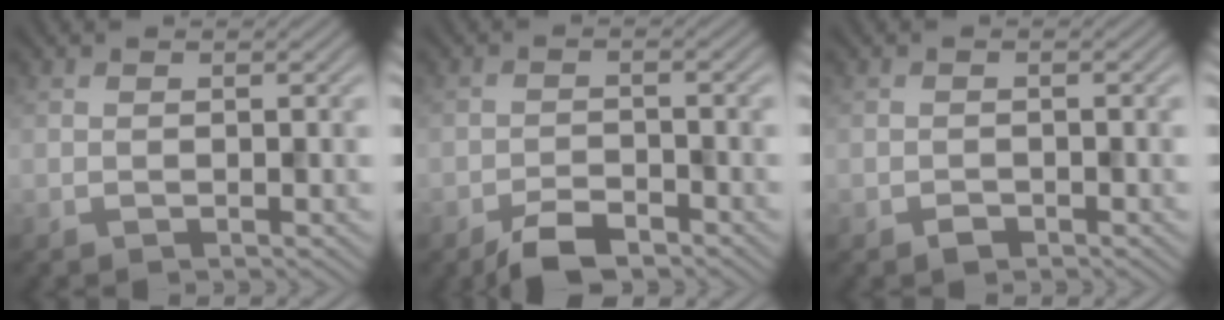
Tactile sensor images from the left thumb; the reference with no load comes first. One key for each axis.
{"total": 4.0, "fx": -3.0, "fy": 1.5, "fz": 2.2, "tx": -0.035, "ty": 0.000, "tz": -0.059}
{"total": 1.0, "fx": -0.7, "fy": 0.6, "fz": 0.4, "tx": -0.006, "ty": -0.002, "tz": -0.015}